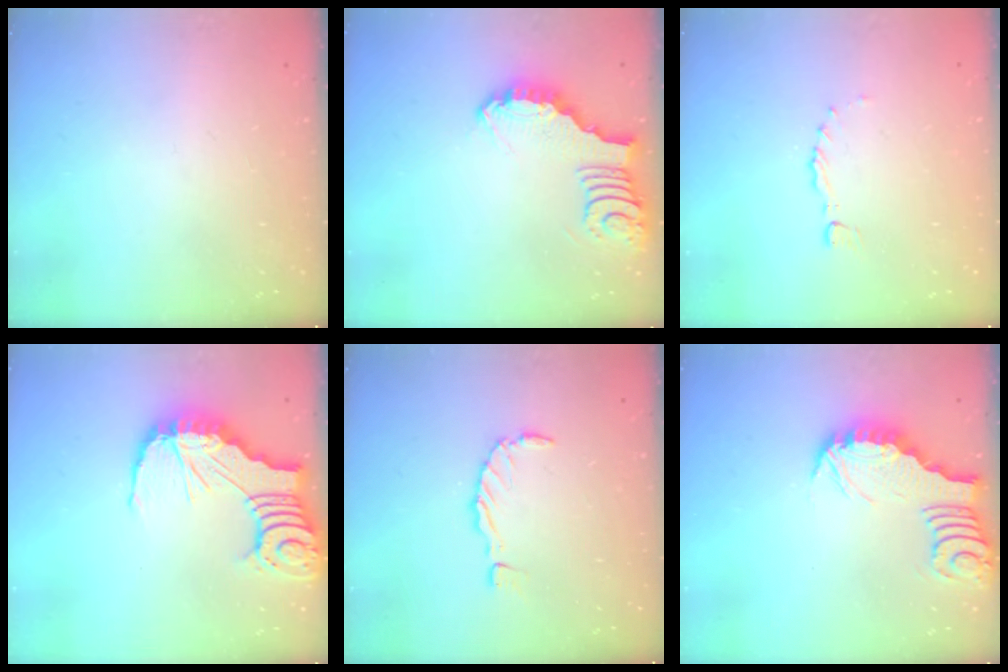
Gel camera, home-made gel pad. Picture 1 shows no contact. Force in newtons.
{"total": 3.7, "press": 3.7, "slide": 0.1}
{"total": 0.0}
{"total": 14.0, "press": 13.9, "slide": 1.9}
{"total": 0.0}
{"total": 2.9, "press": 2.9, "slide": 0.3}